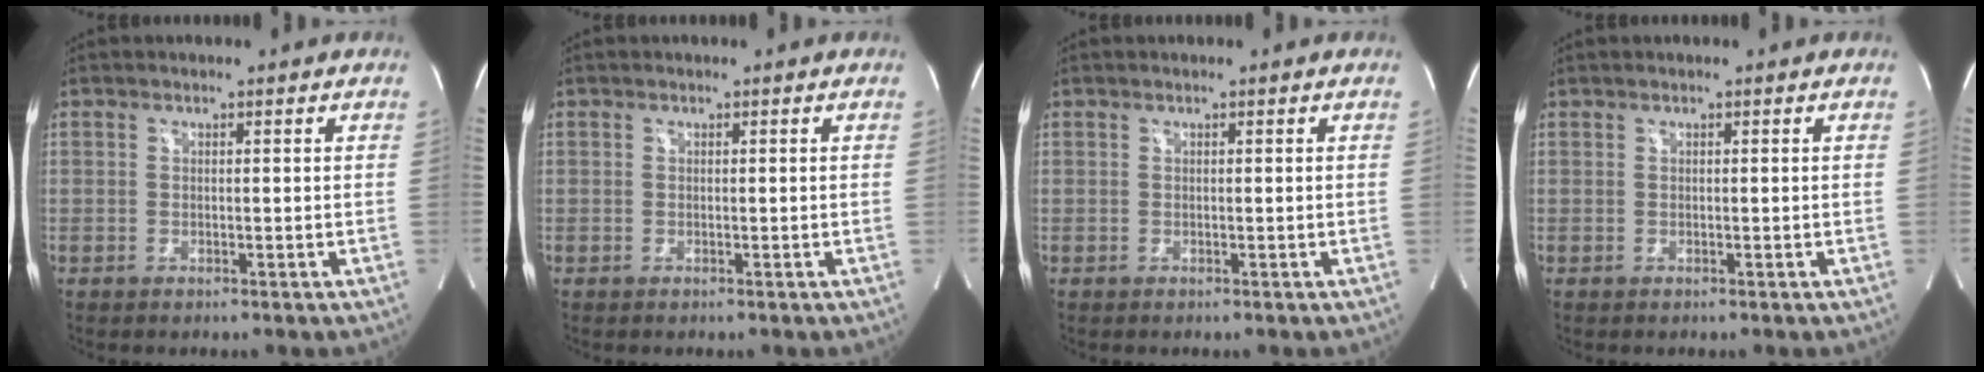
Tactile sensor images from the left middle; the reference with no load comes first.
{"total": 0.0}
{"total": 0.0}
{"total": 0.0}